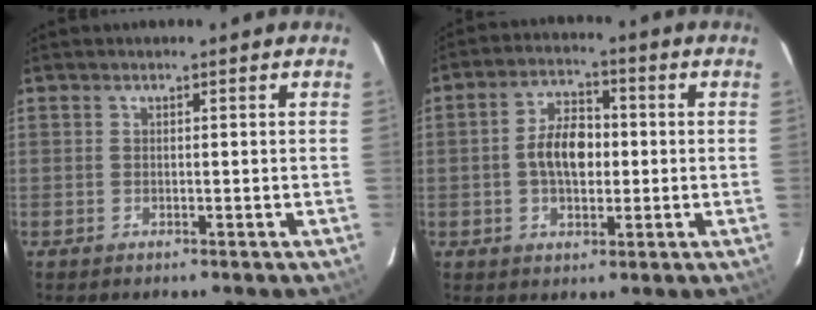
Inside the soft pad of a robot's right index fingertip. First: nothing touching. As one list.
[{"total": 7.9, "force": [-0.4, 4.6, 6.4], "torque": [-0.120, 0.016, -0.006]}]